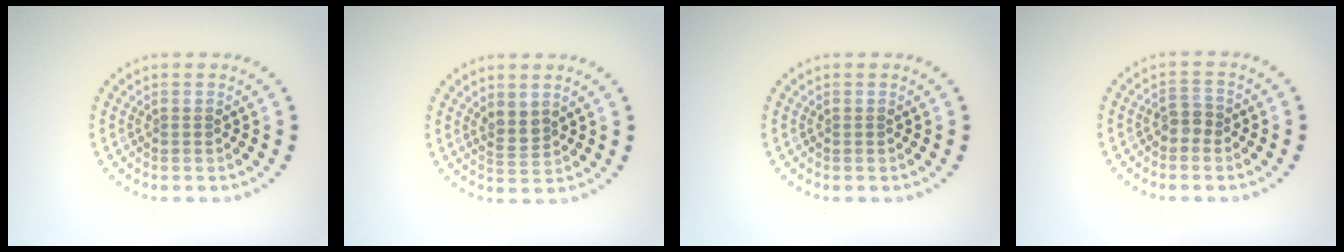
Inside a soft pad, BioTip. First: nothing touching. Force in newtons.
{"total": 1.8, "press": 1.5, "slide": 0.9}
{"total": 0.0}
{"total": 1.5, "press": 1.3, "slide": 0.7}